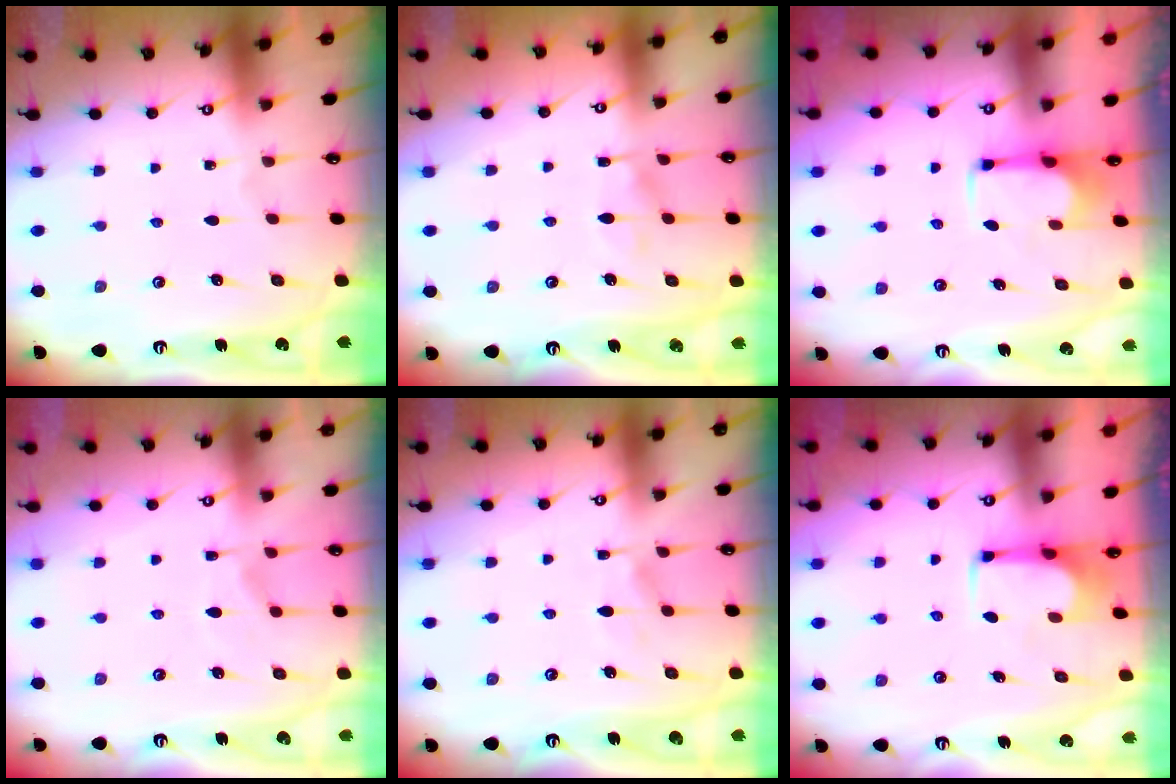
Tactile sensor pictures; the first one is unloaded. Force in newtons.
{"total": 6.7, "press": 6.7, "slide": 0.4}
{"total": 2.5, "press": 2.4, "slide": 0.9}
{"total": 7.6, "press": 7.5, "slide": 1.3}
{"total": 6.4, "press": 6.4, "slide": 0.5}
{"total": 3.6, "press": 3.6, "slide": 0.7}